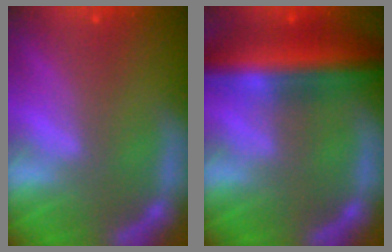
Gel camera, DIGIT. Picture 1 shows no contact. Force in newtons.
{"total": 10.0}